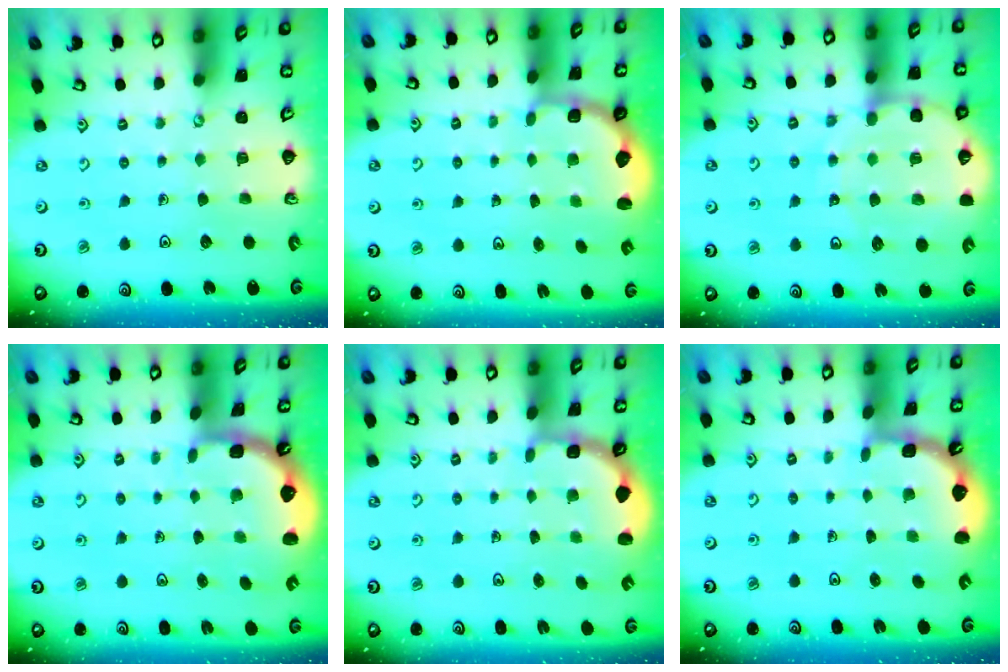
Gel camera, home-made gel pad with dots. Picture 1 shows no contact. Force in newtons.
{"total": 3.0, "press": 2.3, "slide": 2.0}
{"total": 12.7, "press": 12.3, "slide": 3.3}
{"total": 2.4, "press": 1.7, "slide": 1.7}
{"total": 2.5, "press": 1.9, "slide": 1.6}
{"total": 2.0, "press": 2.0, "slide": 0.2}